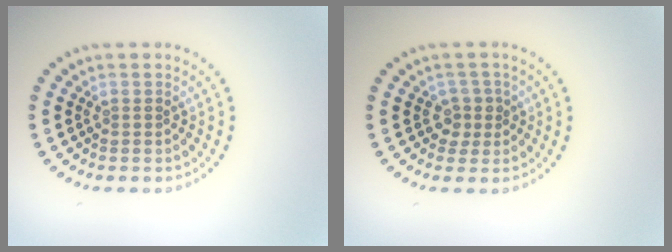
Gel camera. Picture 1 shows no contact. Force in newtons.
{"total": 1.6, "press": 1.3, "slide": 0.9}